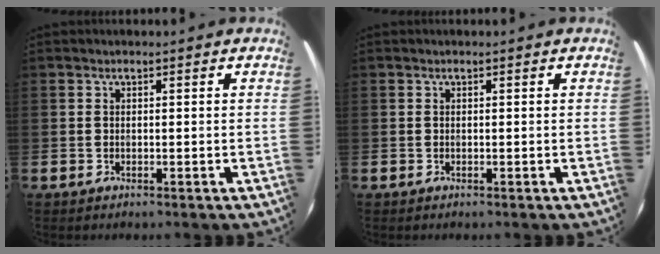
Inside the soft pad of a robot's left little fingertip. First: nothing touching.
{"total": 0.0}